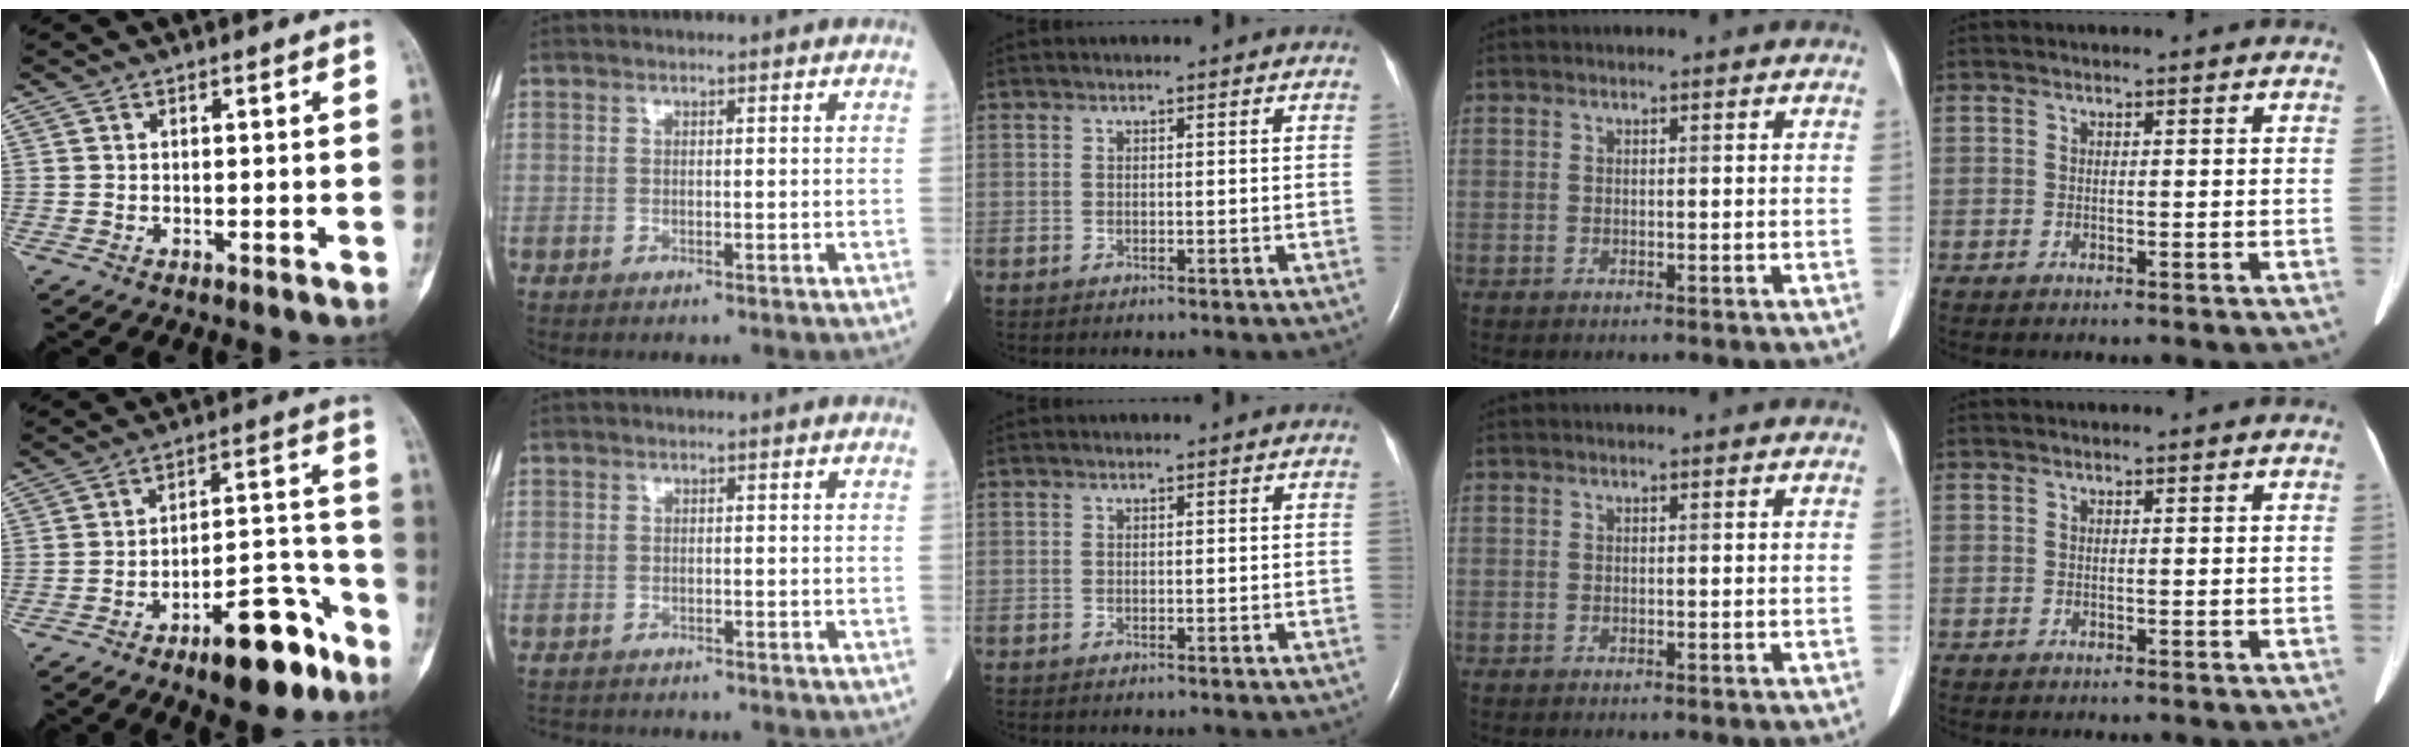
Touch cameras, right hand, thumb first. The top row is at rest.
{"thumb": {"total": 15.1, "force": [-9.6, 5.5, 10.4], "torque": [-0.121, 0.087, -0.148]}, "index": {"total": 3.1, "force": [-2.9, 1.1, 0.3], "torque": [-0.004, -0.005, -0.045]}}